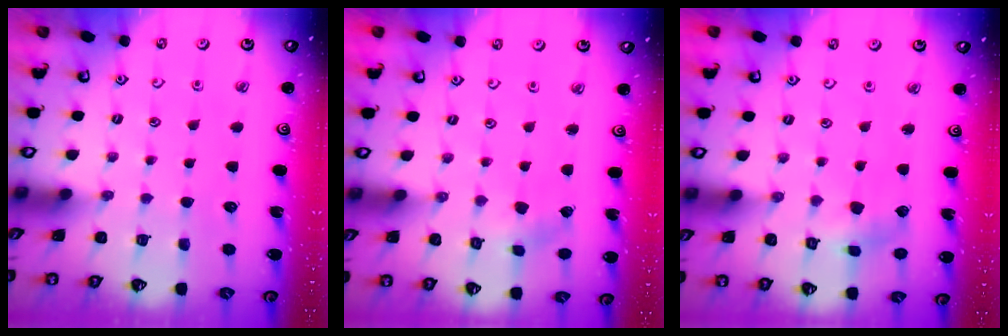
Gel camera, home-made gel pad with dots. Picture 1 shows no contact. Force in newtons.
{"total": 2.3, "press": 2.3, "slide": 0.3}
{"total": 3.9, "press": 3.8, "slide": 0.4}